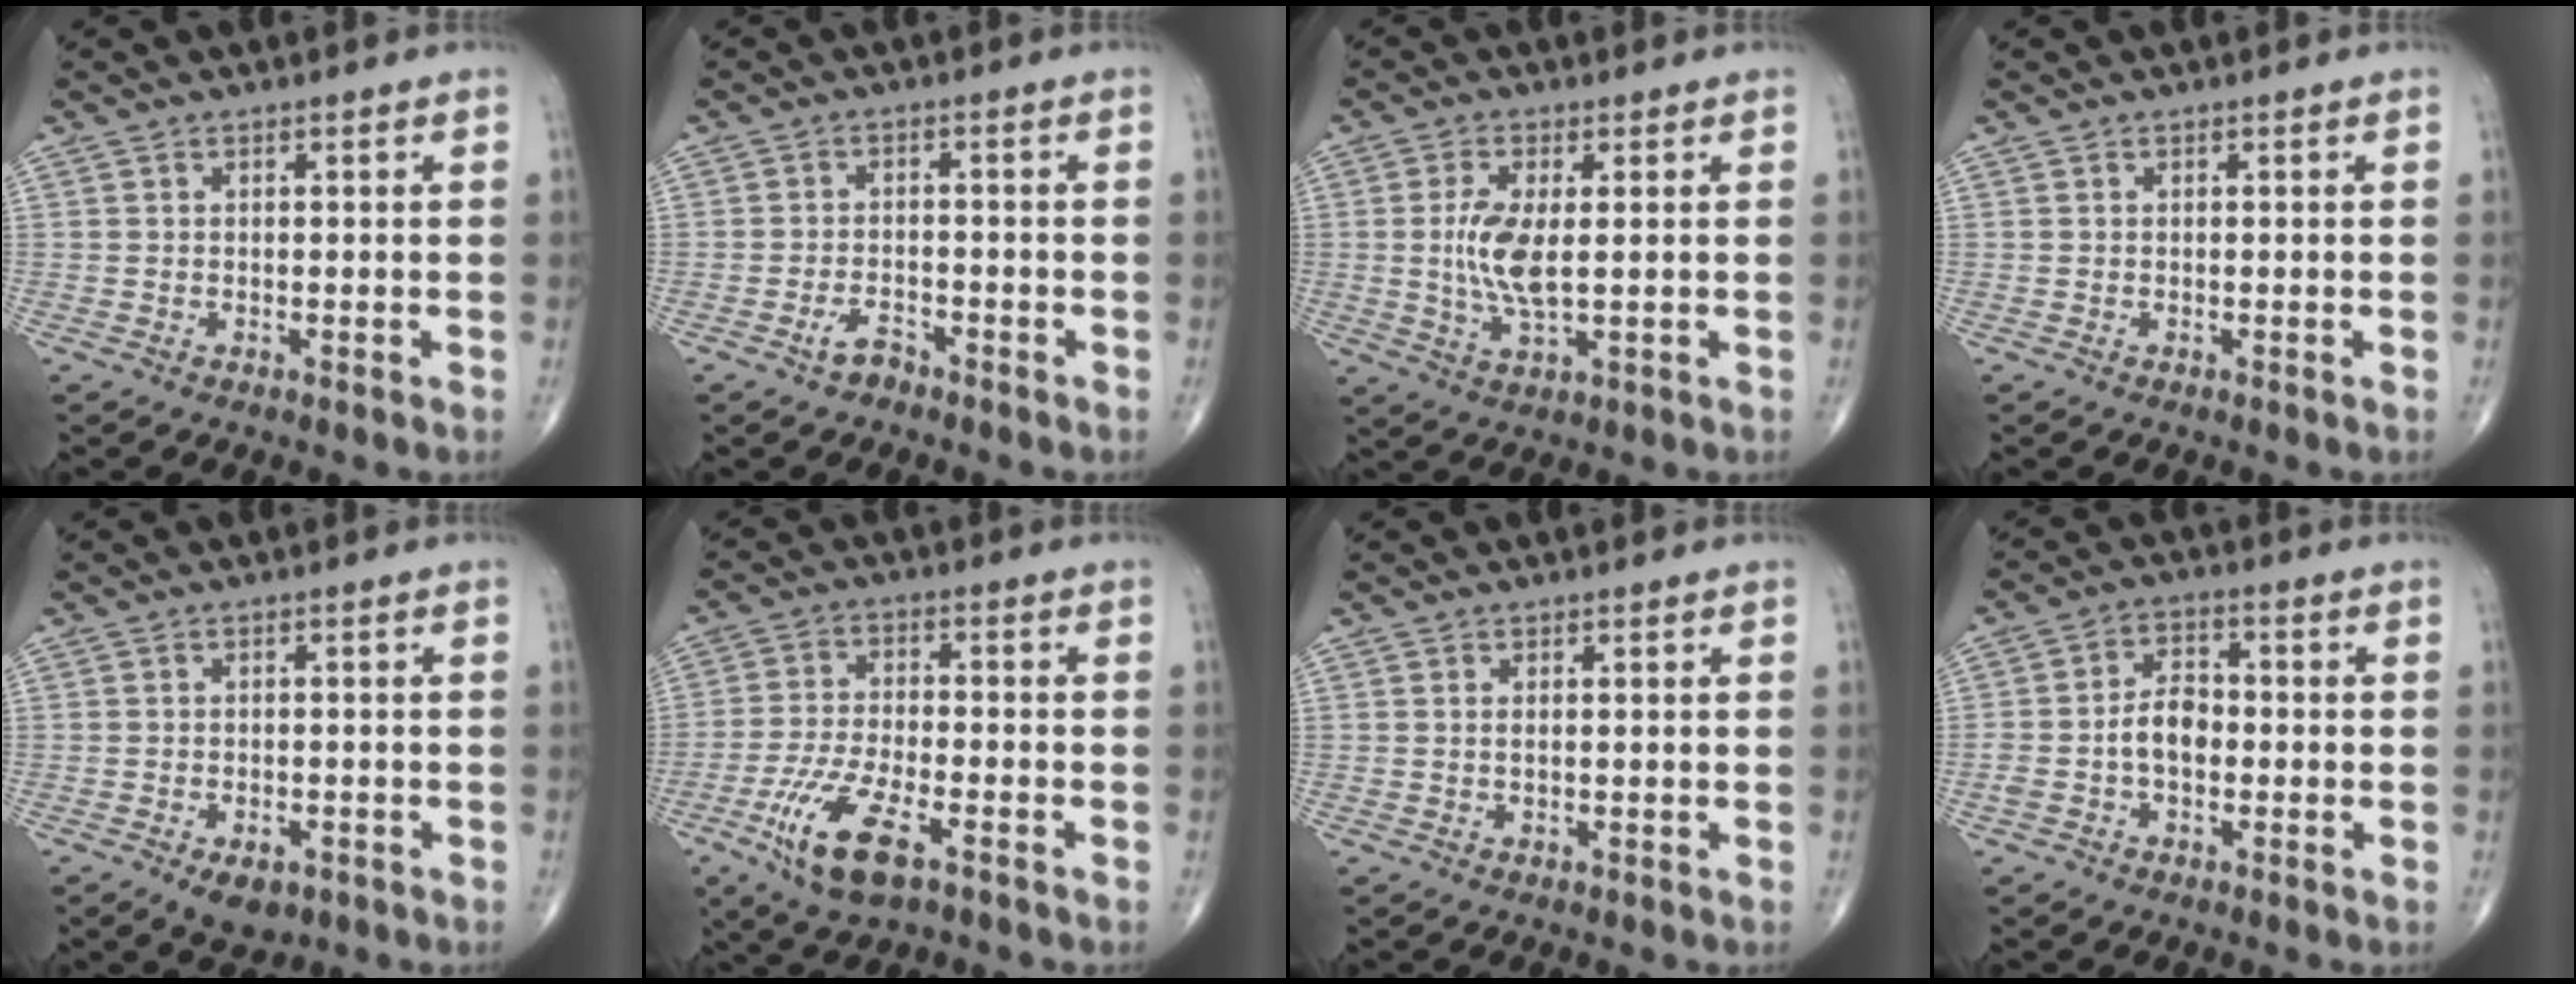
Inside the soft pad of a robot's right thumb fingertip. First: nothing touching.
{"total": 2.9, "force": [-2.1, 1.4, 1.4], "torque": [-0.027, 0.012, -0.037]}
{"total": 7.7, "force": [0.5, 3.0, 7.1], "torque": [-0.152, -0.012, 0.013]}
{"total": 0.0}
{"total": 4.7, "force": [-2.5, 2.7, 3.0], "torque": [-0.038, 0.005, -0.031]}
{"total": 11.6, "force": [-5.8, 4.3, 9.1], "torque": [-0.191, 0.010, -0.104]}
{"total": 0.7, "force": [0.1, 0.3, 0.6], "torque": [-0.014, 0.000, 0.003]}
{"total": 6.5, "force": [-1.2, 4.1, 4.9], "torque": [-0.086, 0.027, -0.027]}